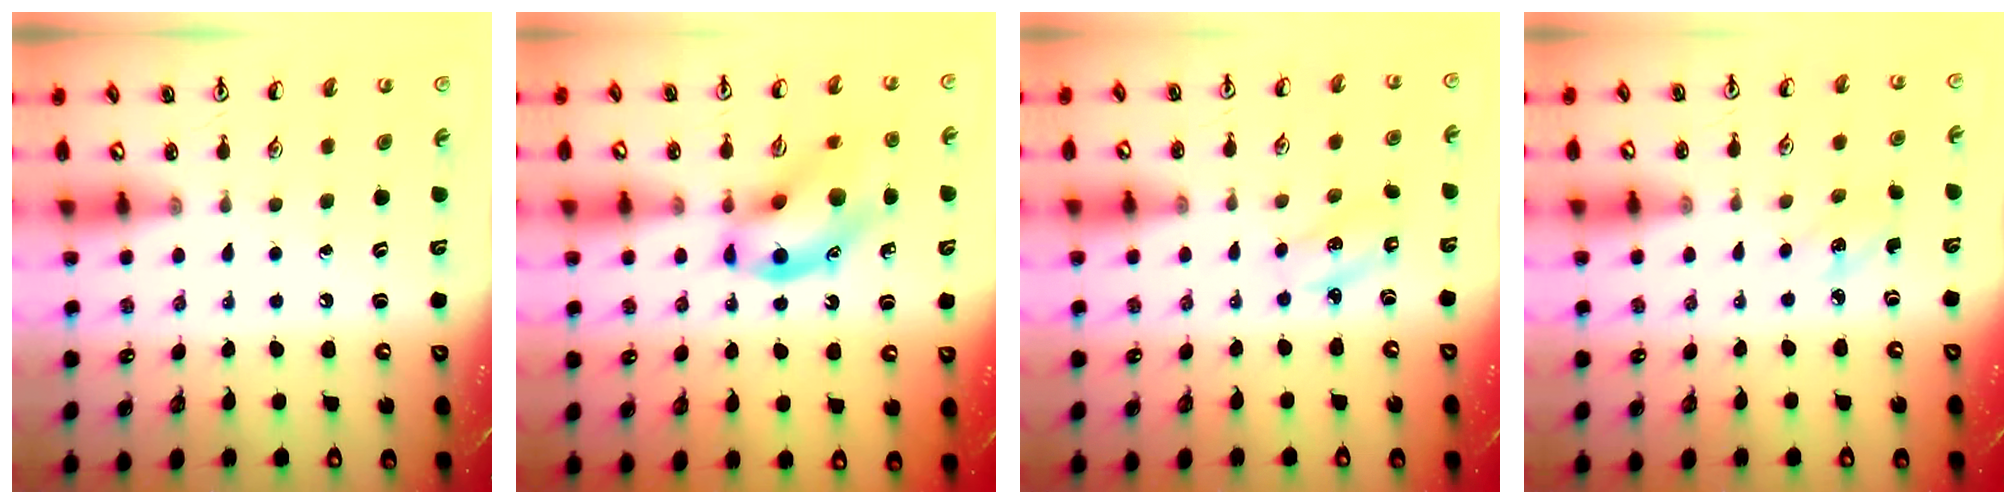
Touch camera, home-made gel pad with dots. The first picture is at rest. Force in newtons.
{"total": 14.3, "press": 14.1, "slide": 2.1}
{"total": 2.1, "press": 2.0, "slide": 0.7}
{"total": 2.5, "press": 2.4, "slide": 0.9}